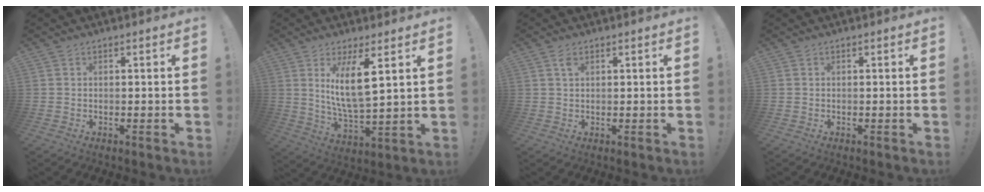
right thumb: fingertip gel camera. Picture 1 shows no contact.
{"total": 11.9, "force": [5.2, 3.0, 10.4], "torque": [-0.186, -0.032, 0.079]}
{"total": 1.9, "force": [1.1, 1.0, 1.3], "torque": [-0.021, -0.002, 0.018]}
{"total": 0.0}